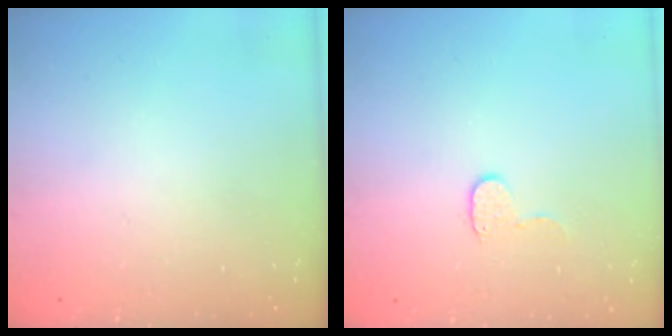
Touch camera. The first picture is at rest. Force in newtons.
{"total": 4.6, "press": 4.6, "slide": 0.4}